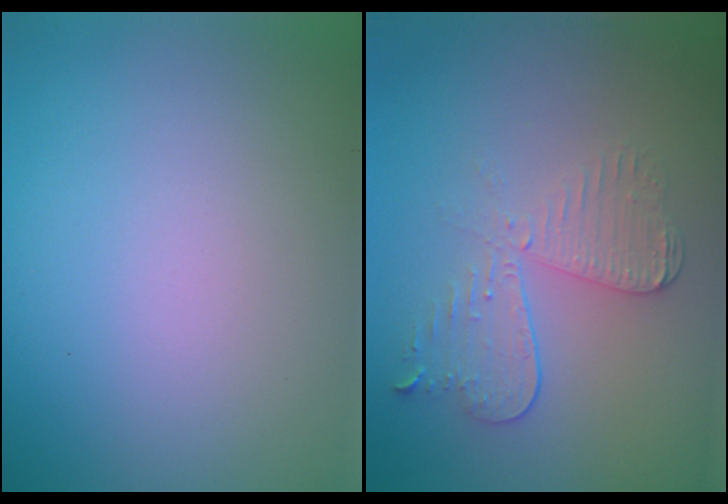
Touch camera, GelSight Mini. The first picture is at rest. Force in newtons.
{"total": 3.6, "press": 3.2, "slide": 1.8}